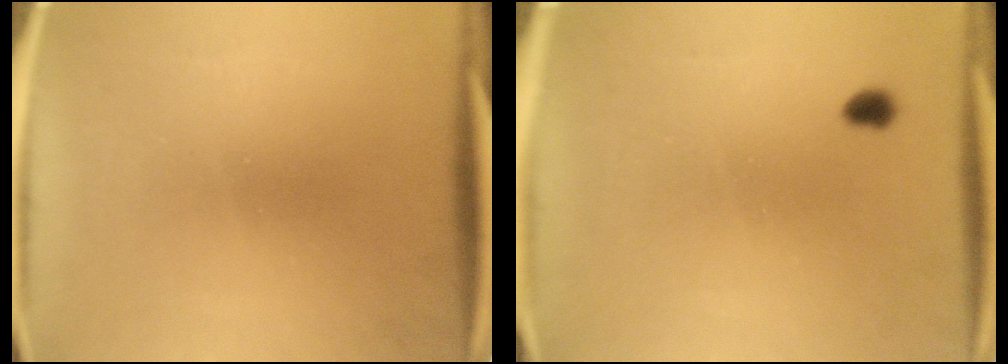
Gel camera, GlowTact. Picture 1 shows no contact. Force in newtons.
{"total": 1.3}